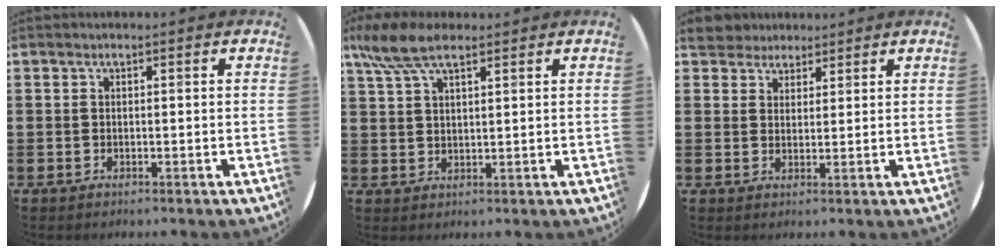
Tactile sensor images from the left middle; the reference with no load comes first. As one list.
[{"total": 6.7, "force": [4.8, 2.3, 4.0], "torque": [-0.090, 0.000, 0.088]}, {"total": 4.2, "force": [3.8, 1.7, 0.1], "torque": [-0.017, 0.000, 0.074]}]